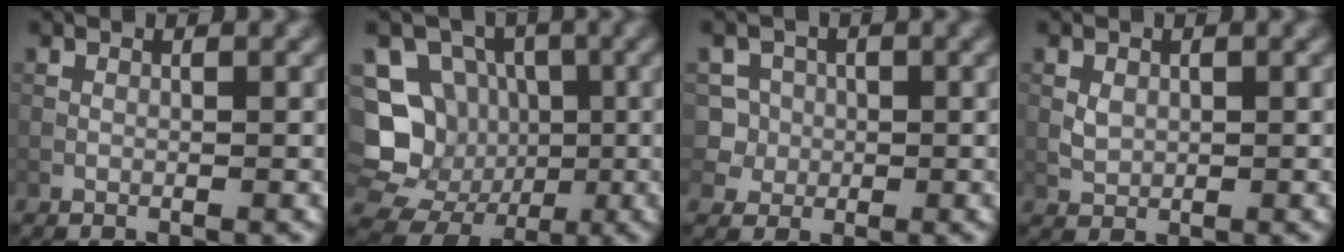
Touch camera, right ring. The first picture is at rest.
{"total": 10.8, "force": [-1.3, 10.1, 3.6], "torque": [-0.078, 0.014, -0.041]}
{"total": 4.1, "force": [0.0, 4.0, 0.8], "torque": [0.001, 0.018, 0.000]}
{"total": 1.2, "force": [0.2, 1.0, 0.7], "torque": [-0.014, -0.002, 0.006]}